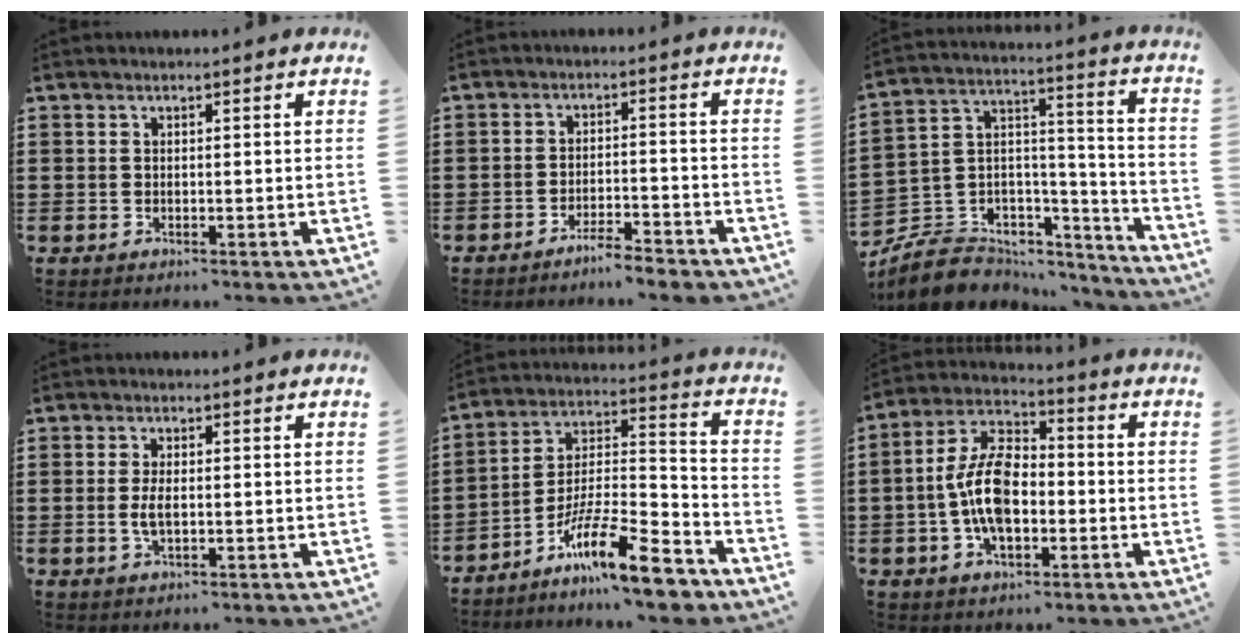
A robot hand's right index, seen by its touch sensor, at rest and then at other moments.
{"total": 3.6, "force": [-3.5, 0.1, 1.0], "torque": [-0.020, 0.003, -0.071]}
{"total": 7.8, "force": [-6.0, 4.7, 1.8], "torque": [-0.057, 0.001, -0.113]}
{"total": 3.1, "force": [-0.2, 1.2, 2.8], "torque": [-0.068, -0.004, -0.010]}
{"total": 14.6, "force": [-11.0, 2.6, 9.3], "torque": [-0.154, 0.032, -0.198]}
{"total": 10.8, "force": [-1.9, 6.0, 8.8], "torque": [-0.209, 0.005, -0.042]}